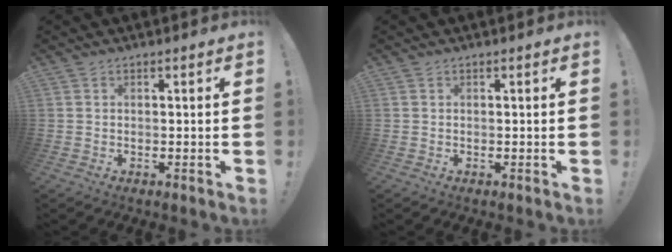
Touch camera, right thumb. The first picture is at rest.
{"total": 0.0}